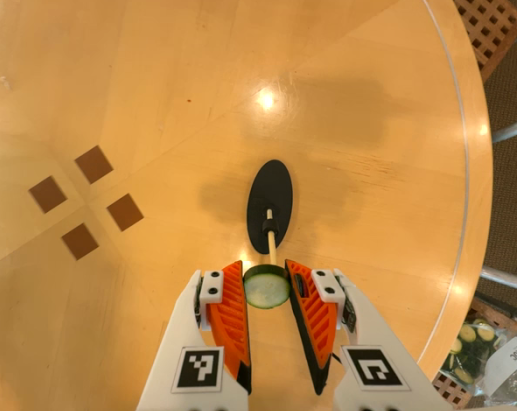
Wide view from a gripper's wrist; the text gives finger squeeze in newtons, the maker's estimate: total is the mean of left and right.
{"total": 7.0, "left": 6.8, "right": 7.3}